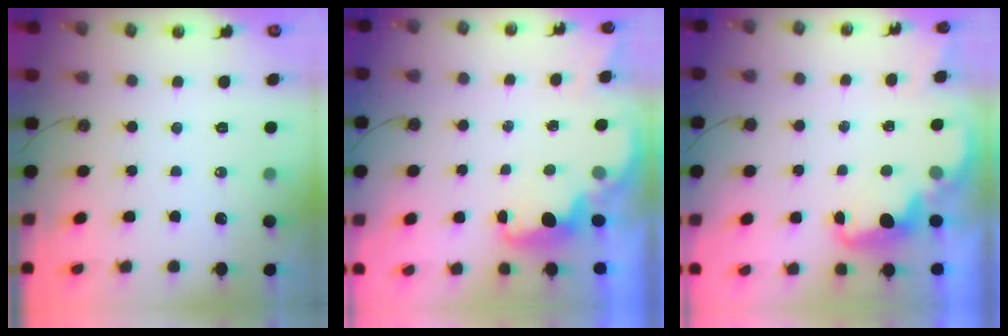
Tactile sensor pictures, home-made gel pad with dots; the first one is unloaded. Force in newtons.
{"total": 1.9, "press": 1.7, "slide": 0.8}
{"total": 2.1, "press": 2.0, "slide": 0.6}